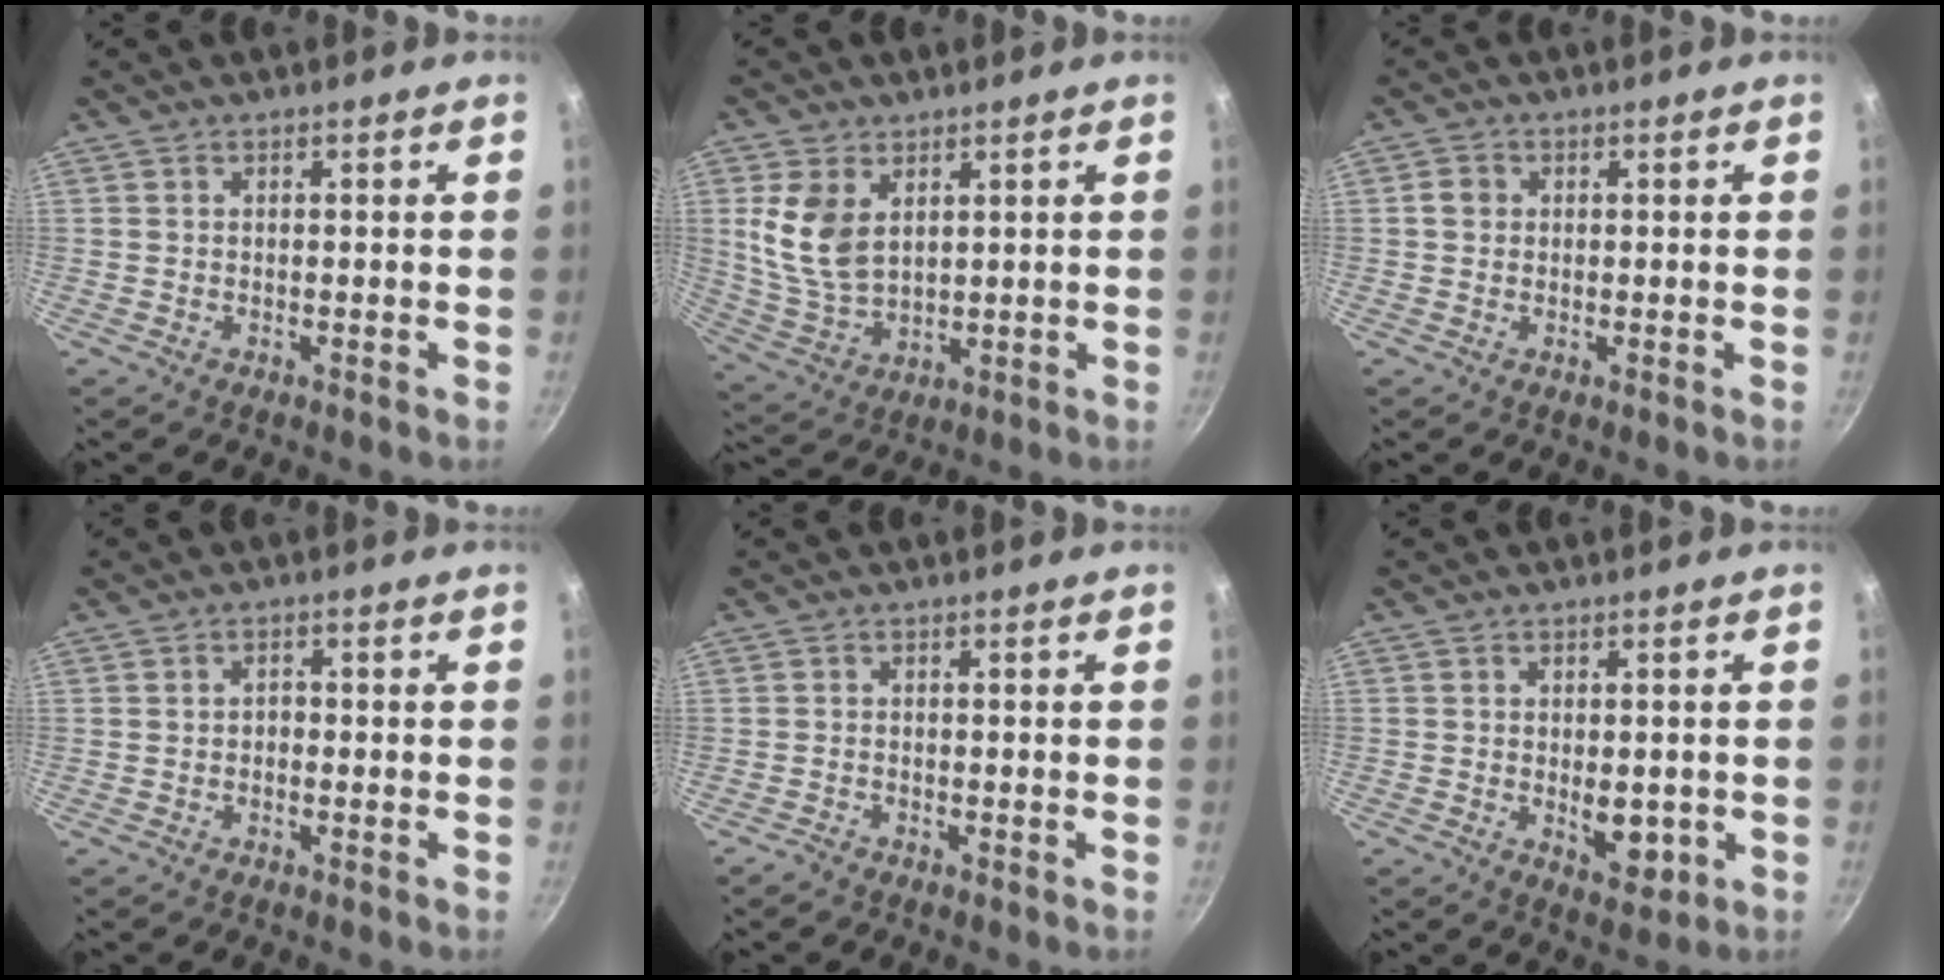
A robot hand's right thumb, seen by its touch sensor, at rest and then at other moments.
{"total": 10.6, "force": [3.2, 6.8, 7.5], "torque": [-0.143, -0.020, 0.076]}
{"total": 2.3, "force": [0.2, 2.1, 1.0], "torque": [-0.010, 0.007, 0.000]}
{"total": 1.2, "force": [-0.5, 0.8, 0.7], "torque": [-0.008, 0.007, -0.010]}
{"total": 1.1, "force": [-1.1, 0.2, 0.1], "torque": [-0.016, 0.012, -0.022]}
{"total": 5.9, "force": [-1.0, 3.5, 4.6], "torque": [-0.045, -0.007, -0.007]}